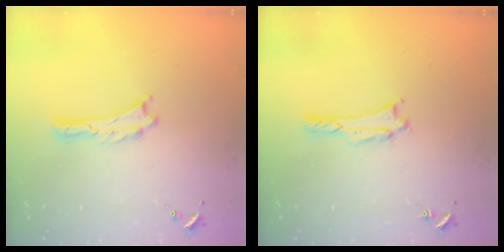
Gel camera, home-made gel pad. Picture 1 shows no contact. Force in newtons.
{"total": 1.6, "press": 1.6, "slide": 0.2}